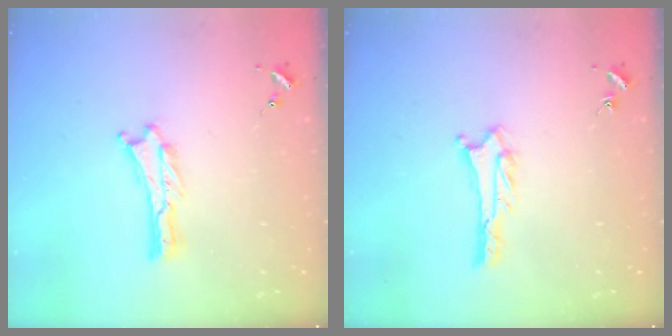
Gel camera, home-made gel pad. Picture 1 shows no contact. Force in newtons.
{"total": 2.7, "press": 2.7, "slide": 0.2}